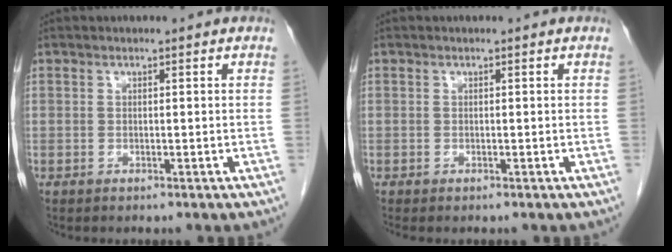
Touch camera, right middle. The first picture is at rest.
{"total": 0.0}